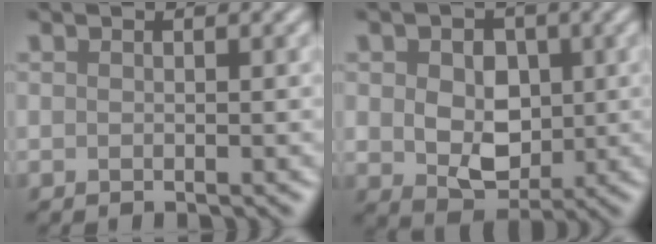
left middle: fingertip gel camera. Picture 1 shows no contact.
{"total": 7.8, "force": [0.6, 6.0, 4.9], "torque": [-0.070, 0.010, 0.003]}